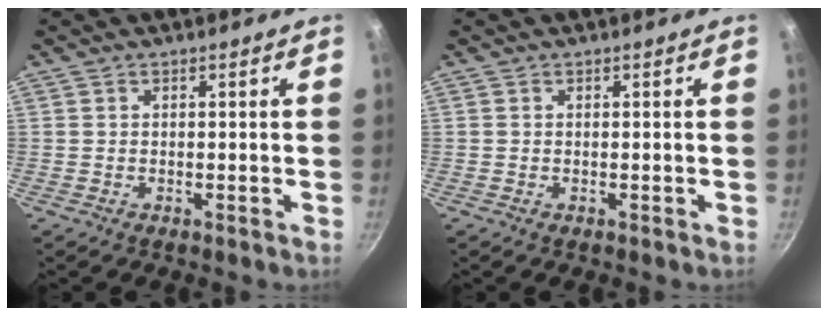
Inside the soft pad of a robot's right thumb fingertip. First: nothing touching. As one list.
[{"total": 0.0}]